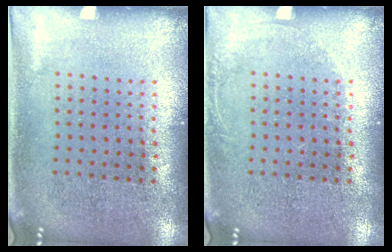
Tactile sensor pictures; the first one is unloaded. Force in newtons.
{"total": 0.7, "press": 0.7, "slide": 0.1}